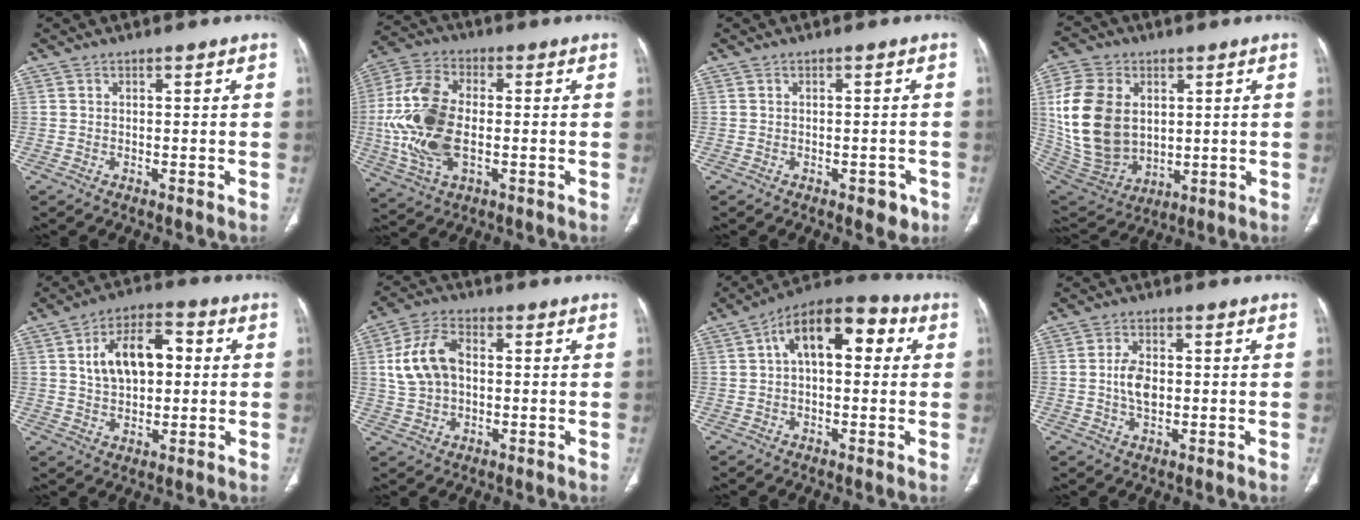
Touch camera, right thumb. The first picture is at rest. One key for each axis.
{"total": 16.3, "fx": -1.4, "fy": 9.1, "fz": 13.4, "tx": -0.290, "ty": 0.006, "tz": -0.024}
{"total": 2.9, "fx": -1.5, "fy": 1.5, "fz": 1.9, "tx": -0.007, "ty": 0.007, "tz": -0.014}
{"total": 19.7, "fx": 3.2, "fy": 14.2, "fz": 13.2, "tx": -0.253, "ty": -0.012, "tz": 0.081}
{"total": 12.3, "fx": 2.1, "fy": 7.3, "fz": 9.6, "tx": -0.144, "ty": 0.016, "tz": 0.032}
{"total": 10.4, "fx": 0.9, "fy": 7.0, "fz": 7.7, "tx": -0.147, "ty": 0.020, "tz": 0.017}
{"total": 13.8, "fx": 3.3, "fy": 7.2, "fz": 11.3, "tx": -0.158, "ty": 0.038, "tz": 0.044}
{"total": 5.3, "fx": -0.2, "fy": 3.2, "fz": 4.2, "tx": -0.077, "ty": 0.004, "tz": -0.003}